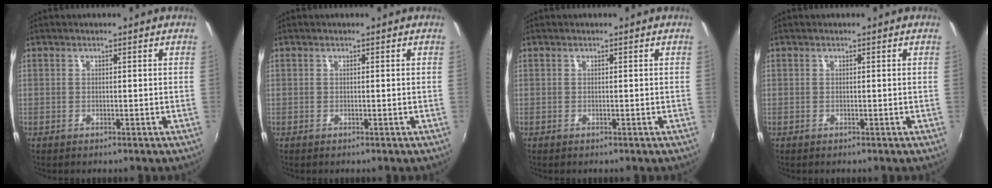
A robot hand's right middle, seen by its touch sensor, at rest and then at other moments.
{"total": 0.0}
{"total": 0.0}
{"total": 0.0}